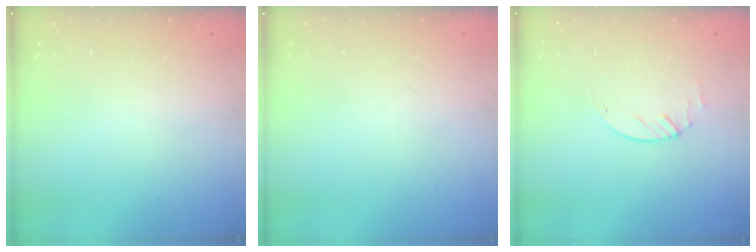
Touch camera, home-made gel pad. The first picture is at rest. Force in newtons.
{"total": 0.0}
{"total": 1.9, "press": 1.9, "slide": 0.3}